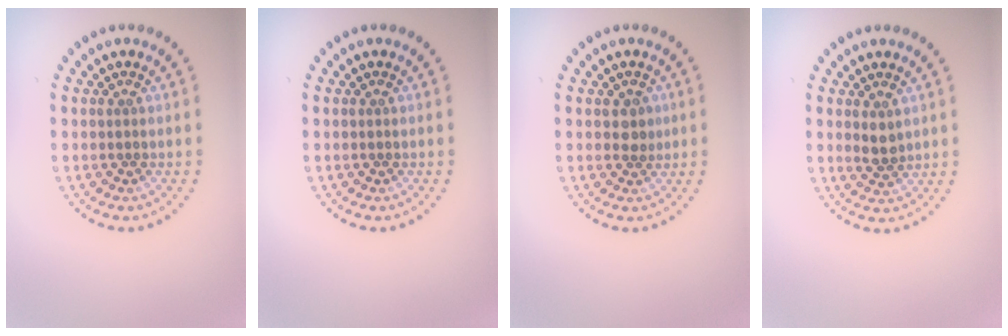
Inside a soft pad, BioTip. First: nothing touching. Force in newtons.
{"total": 0.0}
{"total": 1.4, "press": 1.3, "slide": 0.5}
{"total": 1.6, "press": 1.5, "slide": 0.5}